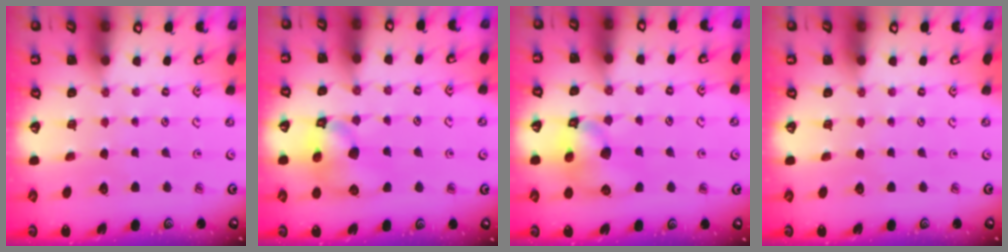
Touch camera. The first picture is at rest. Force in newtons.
{"total": 10.2, "press": 10.1, "slide": 1.6}
{"total": 10.2, "press": 10.1, "slide": 1.6}
{"total": 0.0}